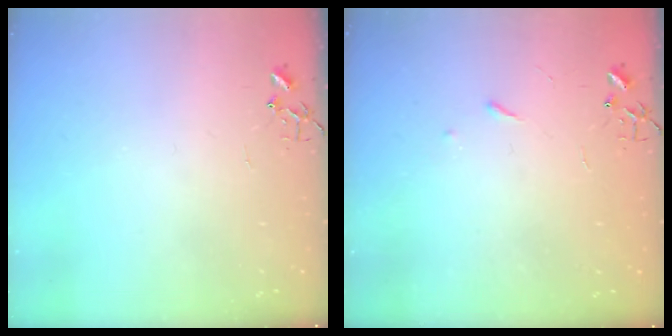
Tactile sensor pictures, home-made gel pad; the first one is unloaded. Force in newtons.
{"total": 2.9, "press": 2.8, "slide": 0.5}